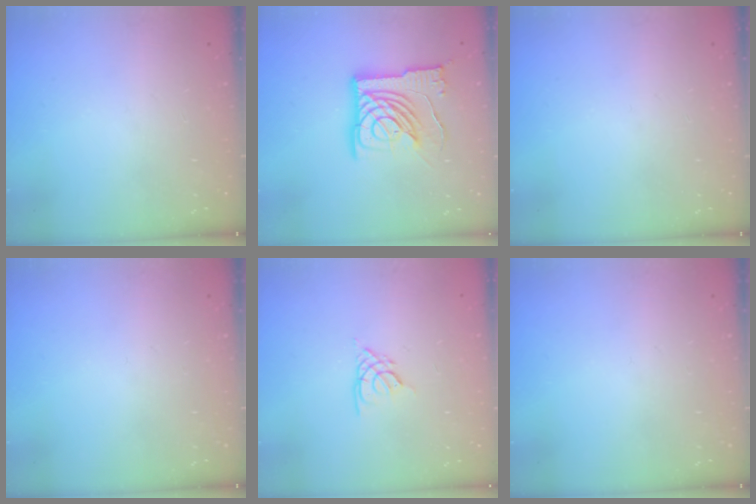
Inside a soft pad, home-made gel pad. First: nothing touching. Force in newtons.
{"total": 15.1, "press": 15.0, "slide": 1.6}
{"total": 0.0}
{"total": 0.0}
{"total": 2.7, "press": 2.7, "slide": 0.4}
{"total": 0.0}